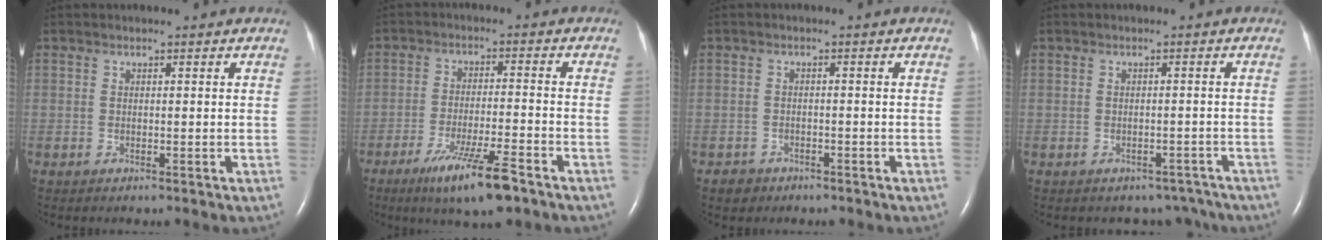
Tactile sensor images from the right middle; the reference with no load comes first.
{"total": 9.4, "force": [-6.2, 0.5, 7.1], "torque": [-0.133, -0.022, -0.103]}
{"total": 1.9, "force": [-1.3, 1.4, -0.1], "torque": [-0.004, 0.008, -0.019]}
{"total": 4.9, "force": [-4.1, 2.6, 0.0], "torque": [0.014, 0.014, -0.042]}